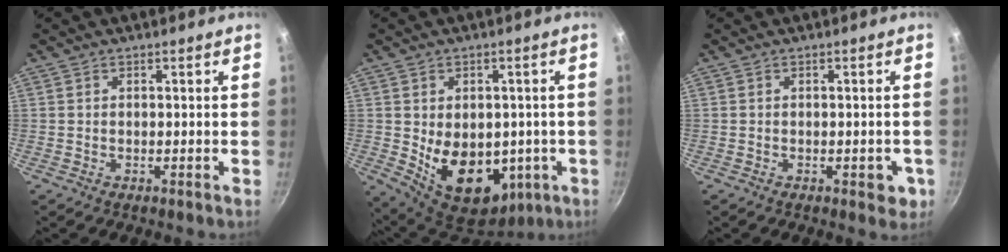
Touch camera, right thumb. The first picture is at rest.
{"total": 16.5, "force": [-2.3, 11.5, 11.6], "torque": [-0.146, -0.017, -0.006]}
{"total": 3.5, "force": [-1.1, 1.9, 2.7], "torque": [-0.014, 0.005, -0.014]}